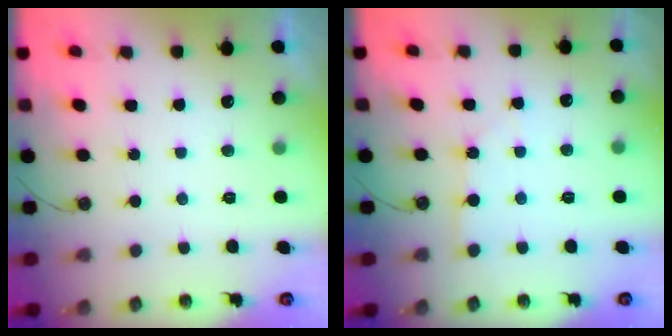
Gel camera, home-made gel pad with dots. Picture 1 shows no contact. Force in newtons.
{"total": 2.1, "press": 2.1, "slide": 0.2}